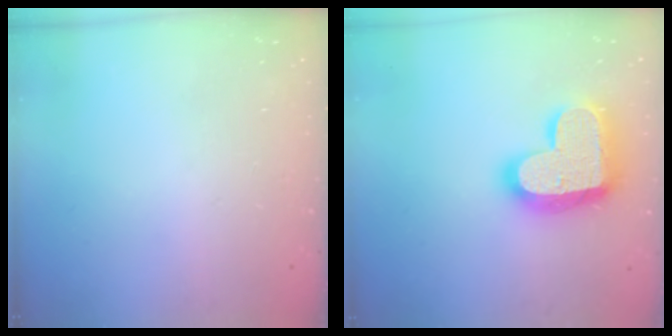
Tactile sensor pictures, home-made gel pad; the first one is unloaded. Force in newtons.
{"total": 21.4, "press": 21.4, "slide": 1.3}